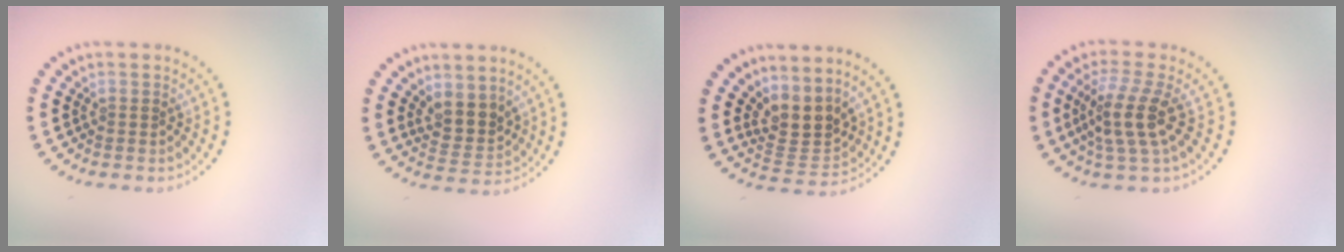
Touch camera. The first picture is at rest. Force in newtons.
{"total": 2.9, "press": 2.4, "slide": 1.6}
{"total": 3.5, "press": 2.5, "slide": 2.3}
{"total": 3.9, "press": 3.2, "slide": 2.2}